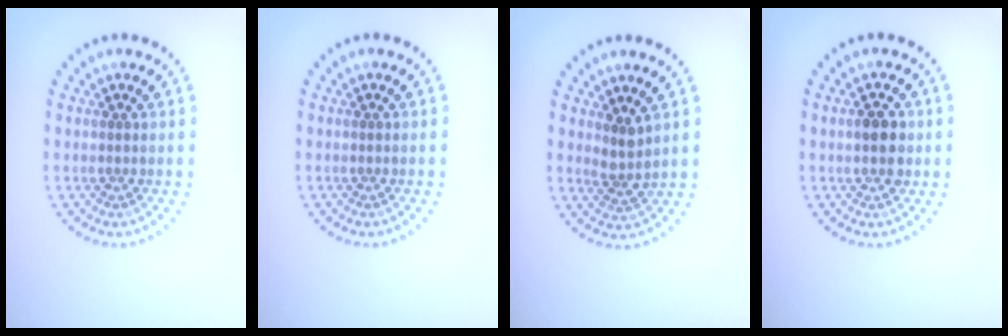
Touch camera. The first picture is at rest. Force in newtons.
{"total": 0.0}
{"total": 2.0, "press": 1.5, "slide": 1.3}
{"total": 3.0, "press": 3.0, "slide": 0.2}